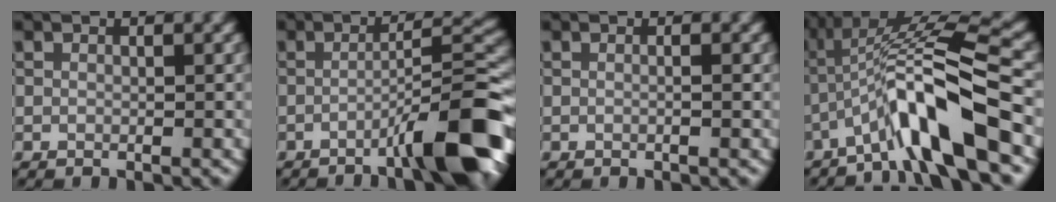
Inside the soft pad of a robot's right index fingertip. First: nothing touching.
{"total": 8.7, "force": [-4.6, 1.0, 7.3], "torque": [-0.094, 0.022, -0.078]}
{"total": 0.6, "force": [0.0, 0.0, 0.6], "torque": [-0.010, -0.002, -0.005]}
{"total": 9.1, "force": [-4.6, 1.2, 7.8], "torque": [-0.133, 0.018, -0.086]}